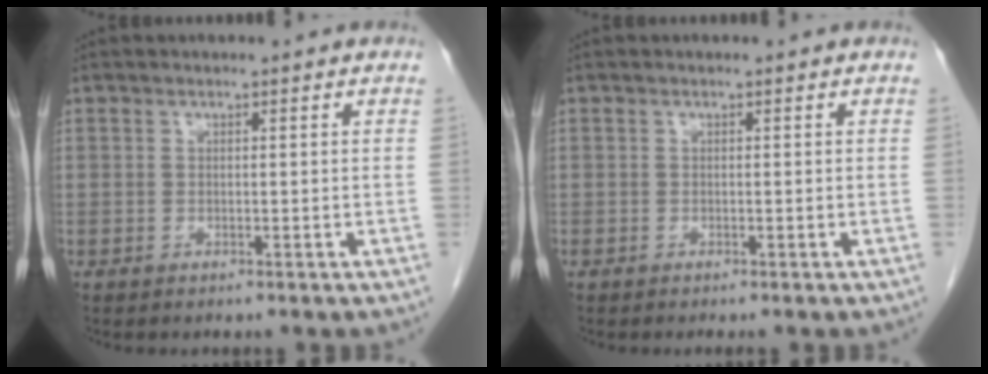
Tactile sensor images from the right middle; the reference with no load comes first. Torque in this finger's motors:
{"motor_torque": [0.49, -0.23, 0.00, 0.02]}